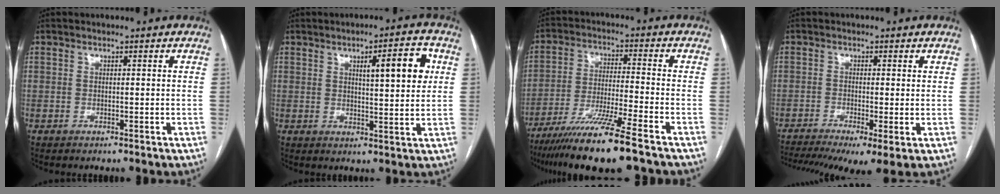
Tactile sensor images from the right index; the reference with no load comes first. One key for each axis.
{"total": 8.0, "fx": 2.6, "fy": 1.5, "fz": 7.4, "tx": -0.104, "ty": 0.008, "tz": 0.037}
{"total": 13.5, "fx": -10.0, "fy": -1.1, "fz": 9.1, "tx": -0.167, "ty": -0.041, "tz": -0.172}
{"total": 11.9, "fx": -7.1, "fy": 3.1, "fz": 9.1, "tx": -0.170, "ty": -0.016, "tz": -0.112}